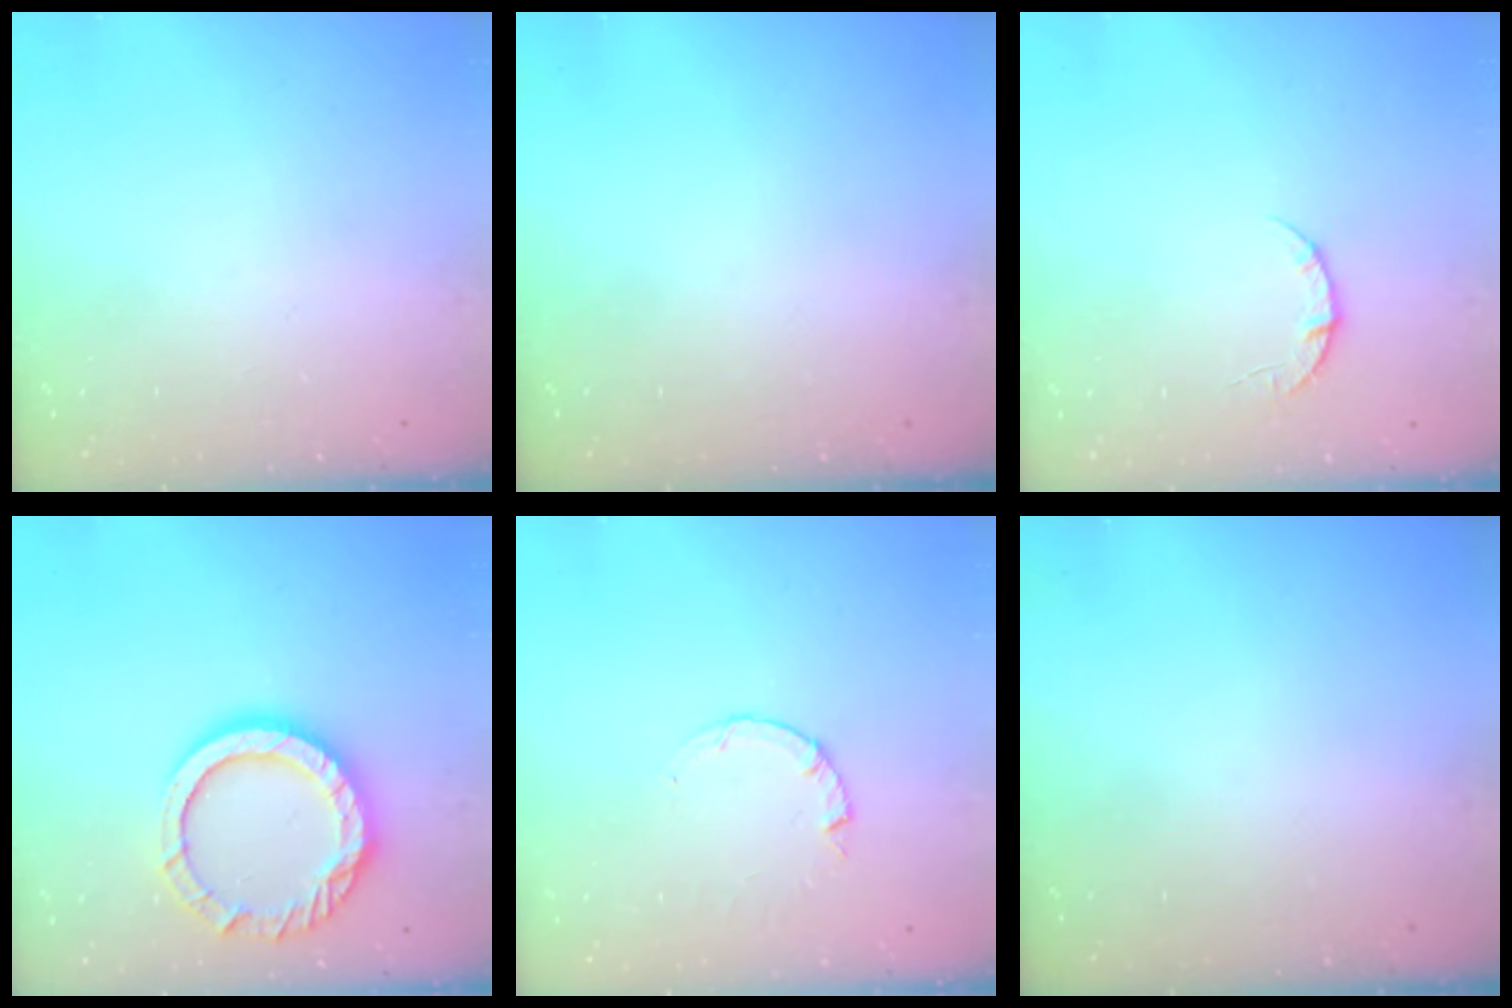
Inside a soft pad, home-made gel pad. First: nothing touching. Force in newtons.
{"total": 0.0}
{"total": 4.2, "press": 4.2, "slide": 0.5}
{"total": 13.9, "press": 13.9, "slide": 1.0}
{"total": 0.9, "press": 0.8, "slide": 0.2}
{"total": 0.0}